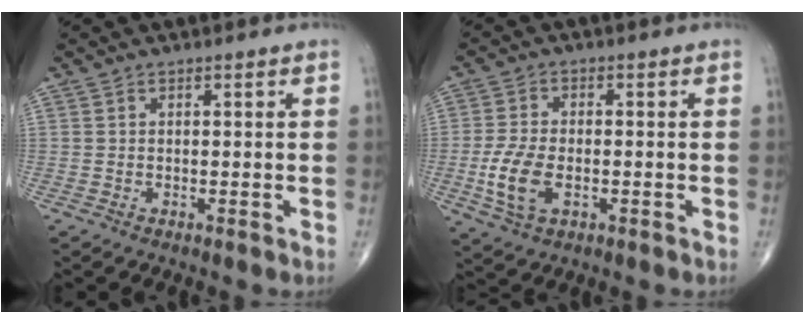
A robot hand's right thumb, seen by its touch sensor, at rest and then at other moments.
{"total": 8.1, "force": [-1.9, 4.4, 6.5], "torque": [-0.141, -0.001, -0.034]}